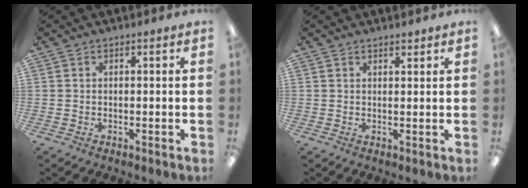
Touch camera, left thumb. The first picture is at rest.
{"total": 1.4, "force": [1.3, 0.5, 0.2], "torque": [0.004, -0.005, 0.024]}